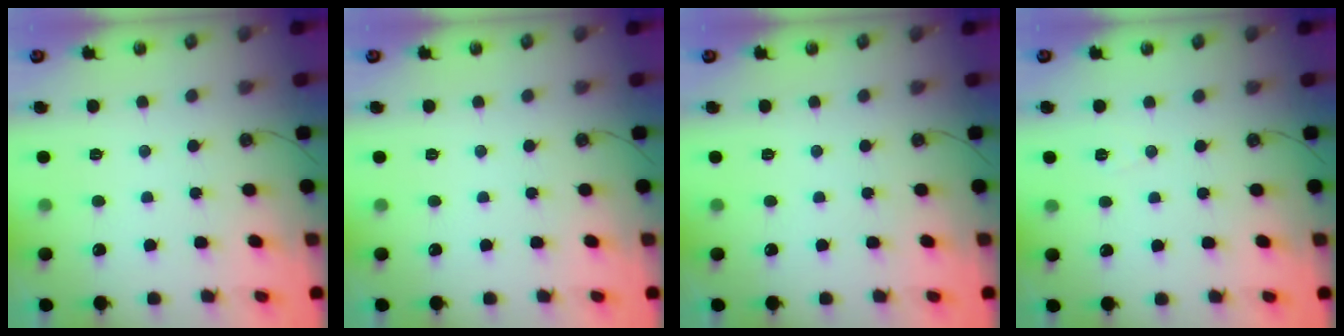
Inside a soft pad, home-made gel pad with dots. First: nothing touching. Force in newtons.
{"total": 0.0}
{"total": 0.0}
{"total": 4.3, "press": 3.3, "slide": 2.8}